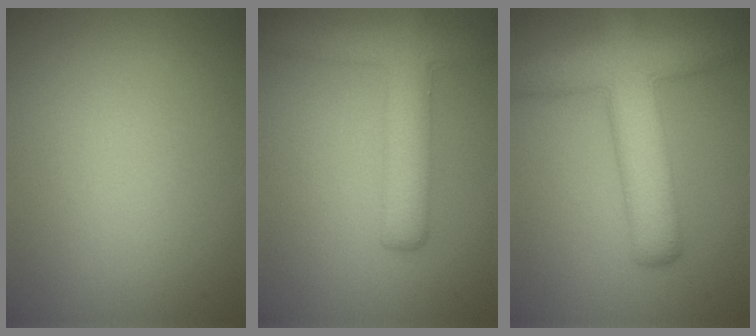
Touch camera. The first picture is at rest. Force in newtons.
{"total": 5.0, "press": 5.0, "slide": 0.3}
{"total": 7.9, "press": 7.9, "slide": 0.3}